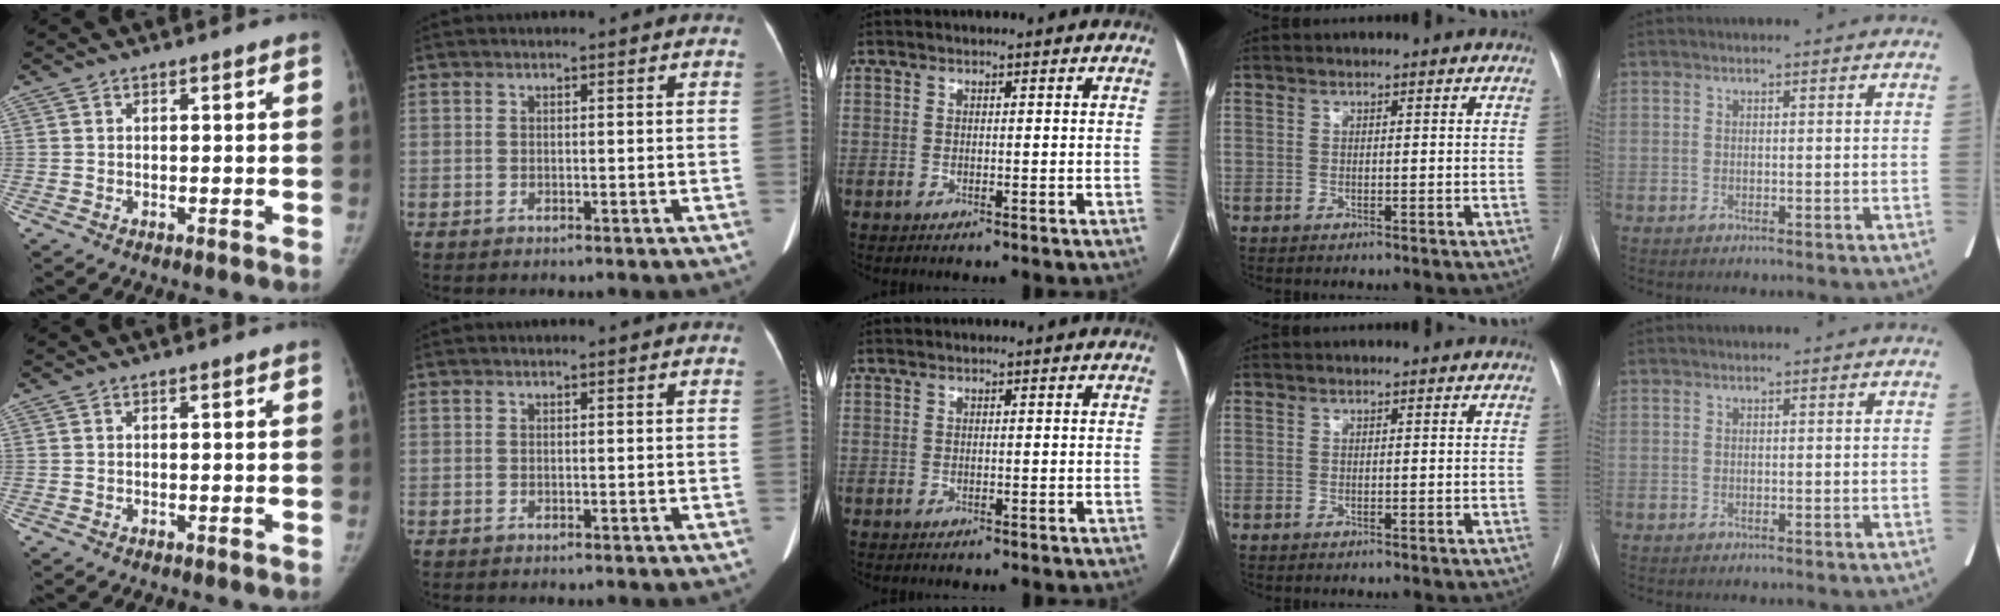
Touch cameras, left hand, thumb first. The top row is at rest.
{}